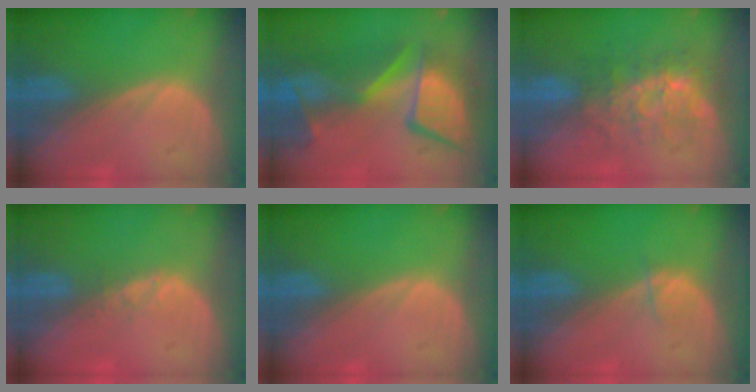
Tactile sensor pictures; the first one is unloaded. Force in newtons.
{"total": 11.8, "press": 10.8, "slide": 4.7}
{"total": 8.4, "press": 7.5, "slide": 4.0}
{"total": 1.3, "press": 1.0, "slide": 0.8}
{"total": 0.0}
{"total": 1.2, "press": 1.2, "slide": 0.2}